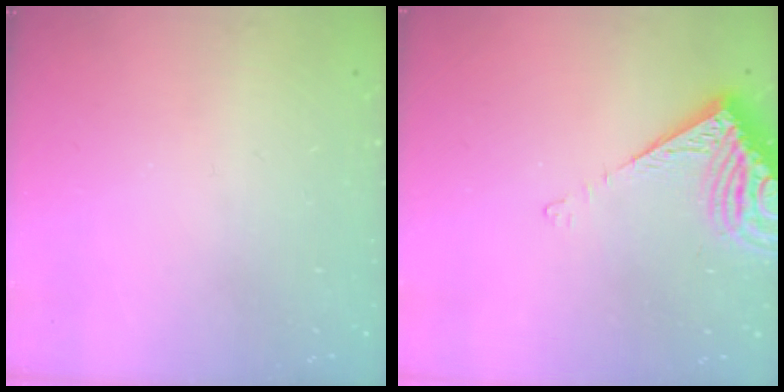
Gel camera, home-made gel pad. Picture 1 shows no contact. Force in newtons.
{"total": 8.4, "press": 8.3, "slide": 1.1}